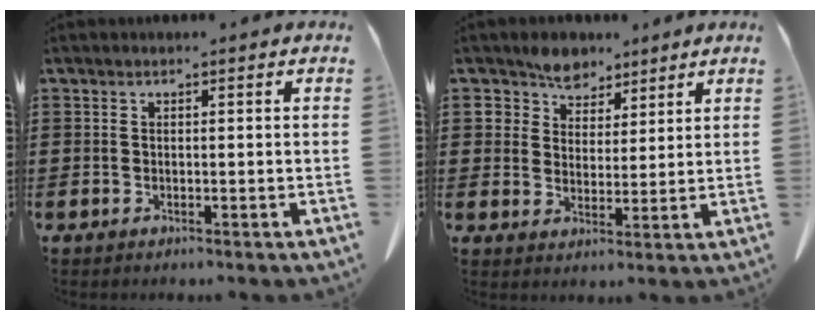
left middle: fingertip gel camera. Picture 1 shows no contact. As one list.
[{"total": 5.6, "force": [4.6, 3.1, 0.5], "torque": [-0.040, -0.011, 0.086]}]